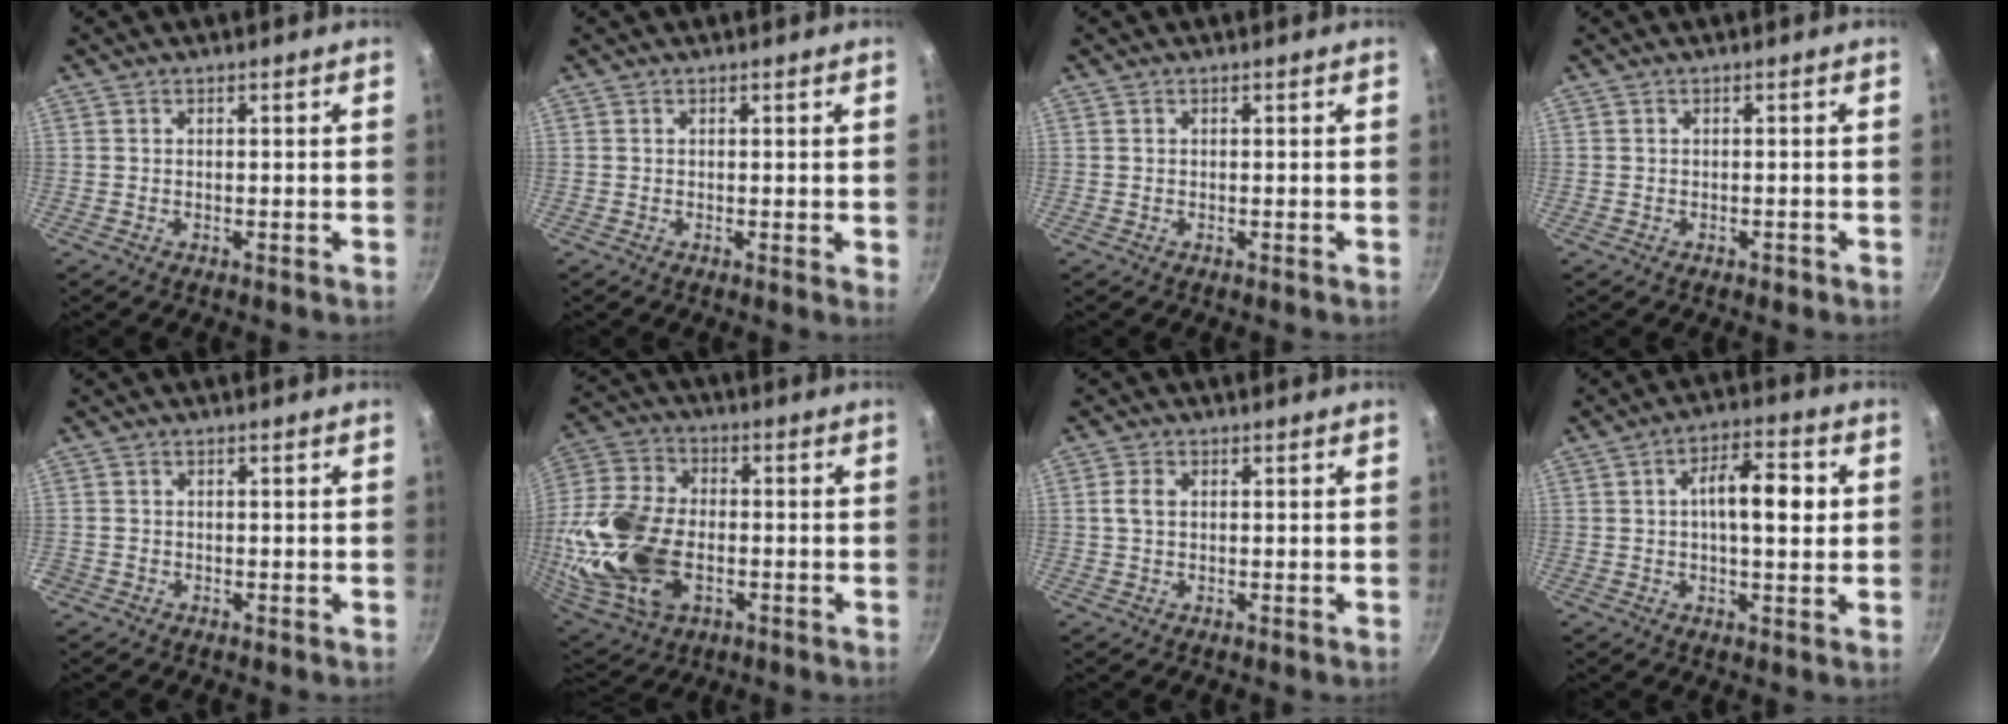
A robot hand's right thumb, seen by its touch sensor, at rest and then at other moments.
{"total": 0.9, "force": [0.2, 0.1, 0.8], "torque": [-0.009, -0.003, 0.001]}
{"total": 0.0}
{"total": 0.7, "force": [-0.5, 0.4, 0.4], "torque": [-0.003, 0.007, -0.002]}
{"total": 1.2, "force": [-0.6, 1.0, 0.2], "torque": [-0.005, 0.003, -0.010]}
{"total": 22.9, "force": [-3.6, 14.6, 17.3], "torque": [-0.368, 0.012, -0.062]}
{"total": 2.4, "force": [0.2, 1.6, 1.8], "torque": [-0.037, 0.009, 0.003]}
{"total": 10.0, "force": [1.1, 4.3, 8.9], "torque": [-0.116, 0.016, 0.007]}